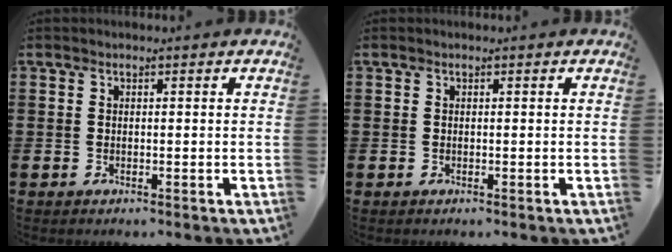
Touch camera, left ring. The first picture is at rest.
{"total": 0.0}